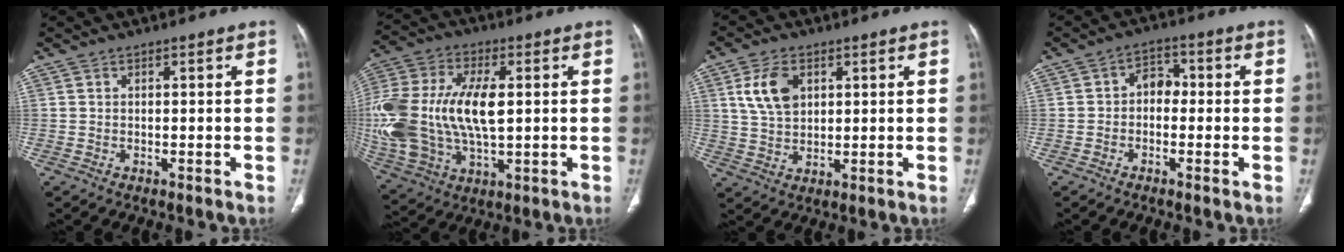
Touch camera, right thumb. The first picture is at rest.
{"total": 24.1, "force": [1.2, 13.2, 20.2], "torque": [-0.457, -0.001, 0.027]}
{"total": 7.7, "force": [2.9, 4.9, 5.2], "torque": [-0.089, -0.009, 0.060]}
{"total": 3.9, "force": [-0.5, 2.8, 2.6], "torque": [-0.019, 0.018, -0.024]}